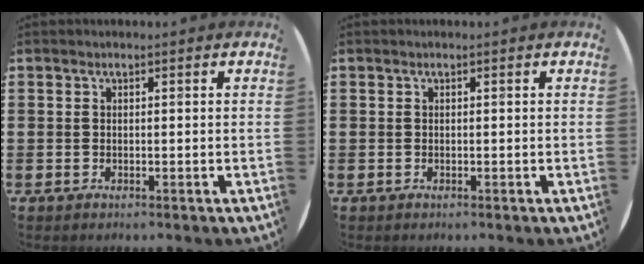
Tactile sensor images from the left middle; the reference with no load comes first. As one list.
[{"total": 0.0}]